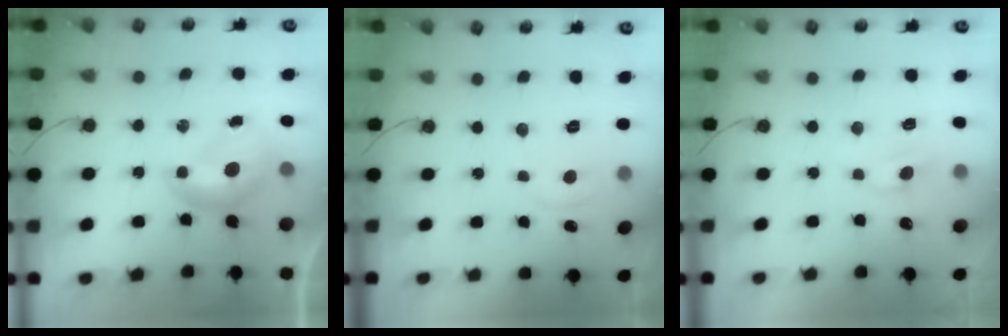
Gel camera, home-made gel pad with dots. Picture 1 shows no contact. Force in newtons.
{"total": 0.8, "press": 0.1, "slide": 0.8}
{"total": 1.5, "press": 1.4, "slide": 0.4}